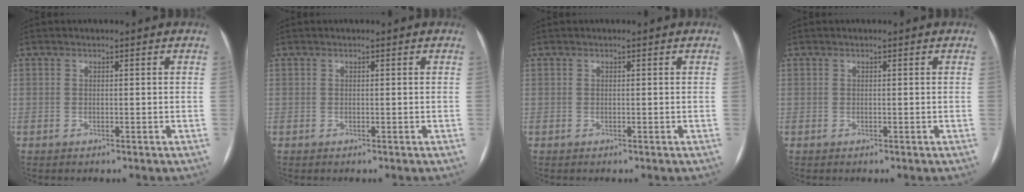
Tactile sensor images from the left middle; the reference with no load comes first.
{"total": 0.0}
{"total": 0.0}
{"total": 0.0}